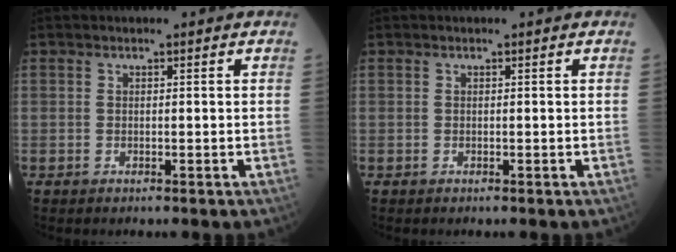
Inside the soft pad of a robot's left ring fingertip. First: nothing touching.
{"total": 0.0}